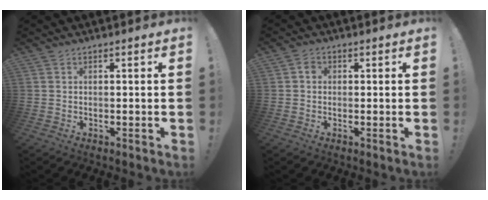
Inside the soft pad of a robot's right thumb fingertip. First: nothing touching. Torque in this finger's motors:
{"motor_torque": [-0.39, -0.04, 0.05, 0.22, 0.10]}